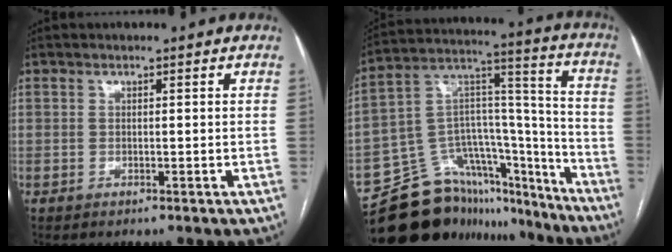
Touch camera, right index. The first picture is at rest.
{"total": 24.6, "force": [-20.7, 10.6, 8.1], "torque": [-0.123, 0.068, -0.312]}